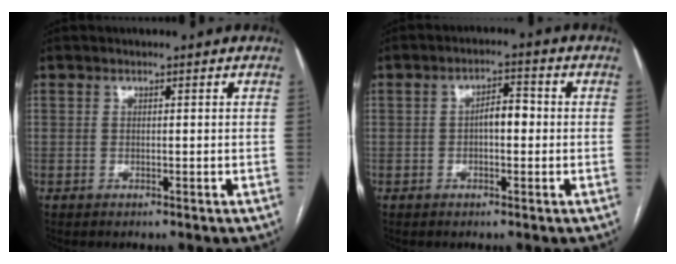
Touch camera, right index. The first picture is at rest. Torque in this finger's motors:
{"motor_torque": [0.58, 0.04, 0.24, 0.06]}